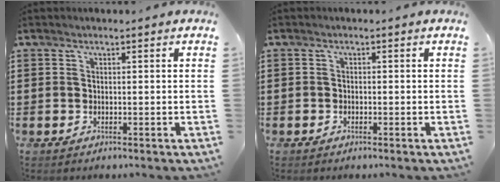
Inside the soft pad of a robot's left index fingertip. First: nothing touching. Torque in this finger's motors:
{"motor_torque": [-0.78, 1.17, -0.04, -0.01]}